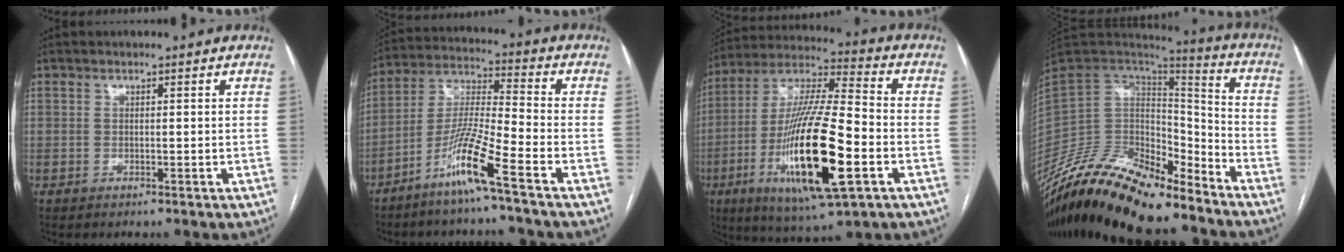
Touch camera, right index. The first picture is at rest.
{"total": 10.2, "force": [-6.3, -0.9, 8.0], "torque": [-0.164, -0.016, -0.128]}
{"total": 22.2, "force": [-6.5, 3.5, 21.0], "torque": [-0.417, -0.026, -0.111]}
{"total": 21.7, "force": [-18.9, 5.6, 9.1], "torque": [-0.179, 0.022, -0.333]}